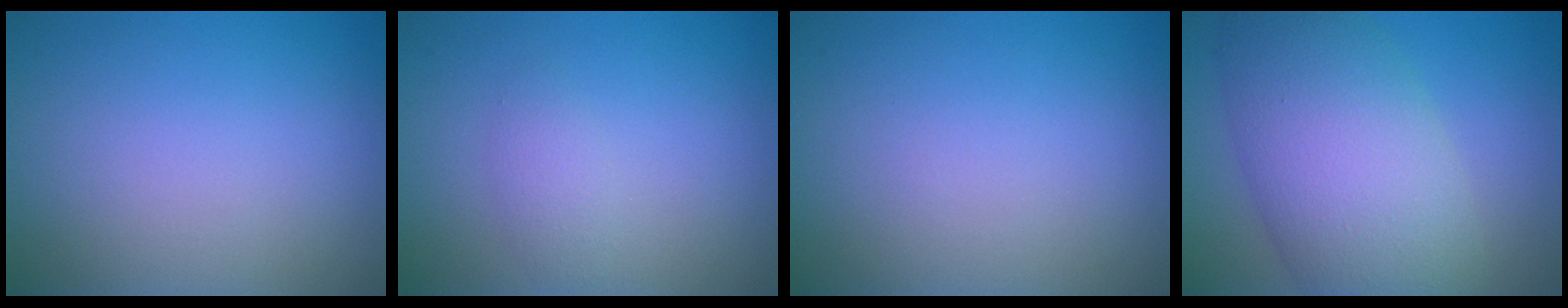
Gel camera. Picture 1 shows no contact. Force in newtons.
{"total": 1.3, "press": 1.3, "slide": 0.1}
{"total": 0.0}
{"total": 10.4, "press": 10.4, "slide": 0.2}